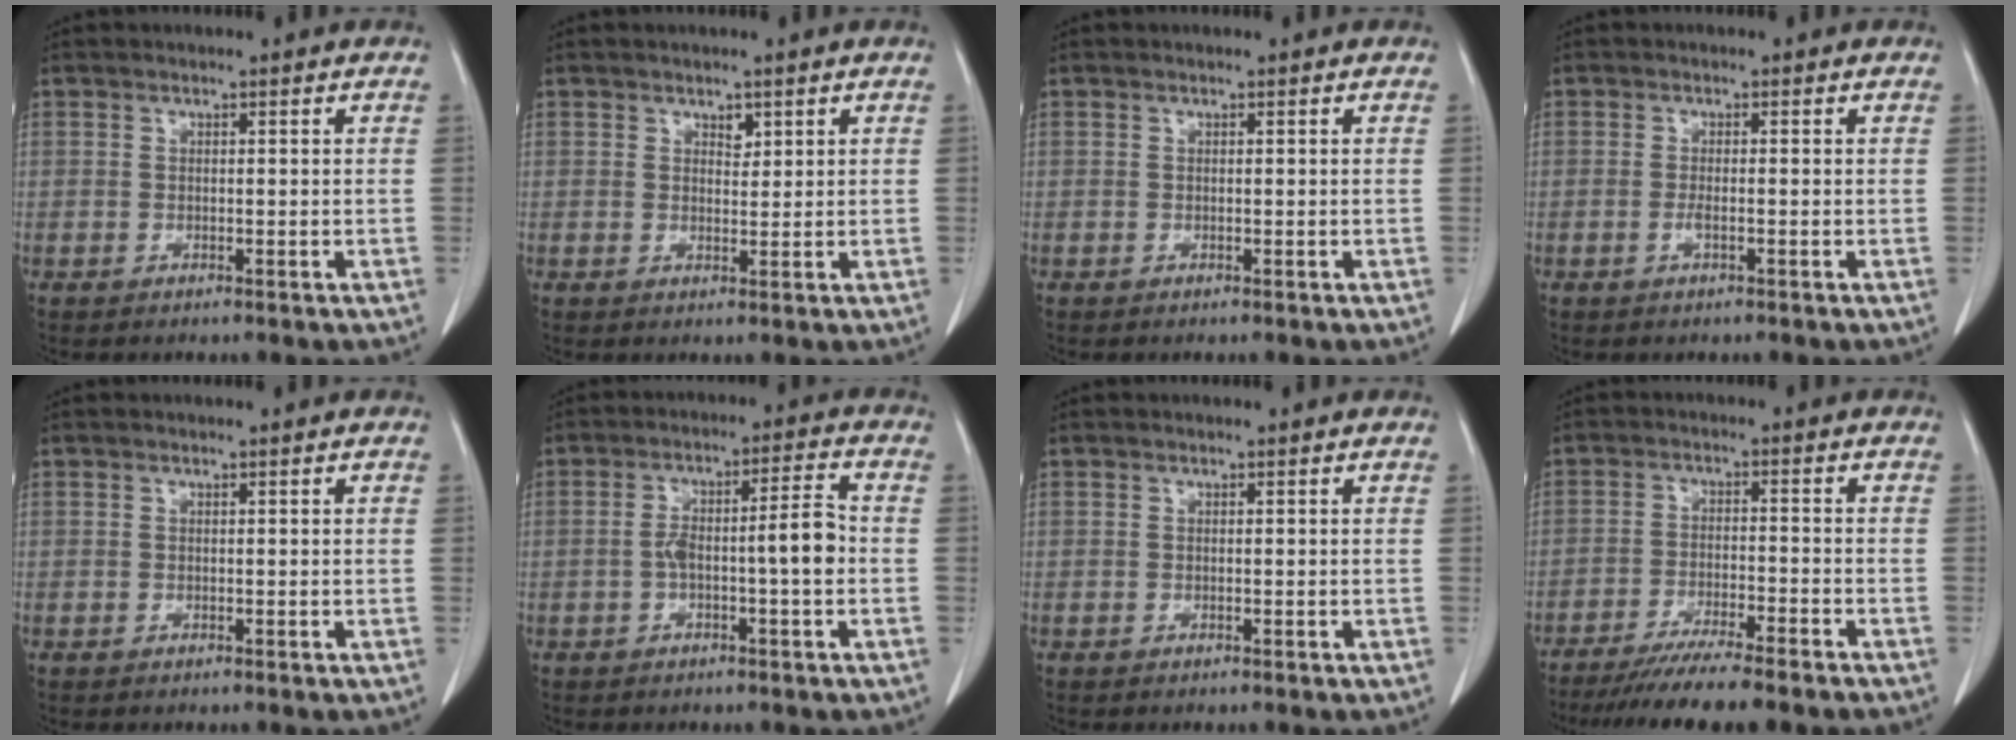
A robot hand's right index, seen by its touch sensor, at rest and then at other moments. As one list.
[{"total": 1.5, "force": [1.0, 0.9, 0.8], "torque": [-0.007, -0.004, 0.015]}, {"total": 0.0}, {"total": 1.2, "force": [-0.4, 0.0, 1.1], "torque": [-0.023, -0.001, -0.008]}, {"total": 0.0}, {"total": 7.2, "force": [-1.3, 0.8, 7.1], "torque": [-0.122, 0.025, -0.021]}, {"total": 0.0}, {"total": 11.1, "force": [-9.4, 0.0, 5.9], "torque": [-0.080, -0.027, -0.147]}]